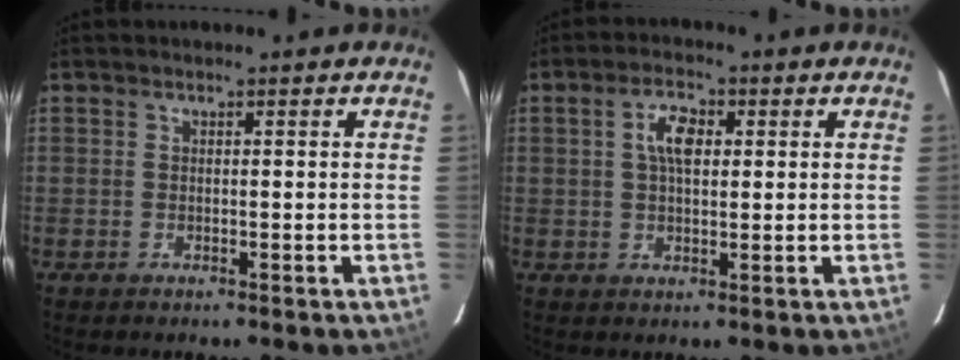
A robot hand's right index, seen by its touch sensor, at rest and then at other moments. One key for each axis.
{"total": 5.1, "fx": 1.2, "fy": 2.6, "fz": 4.2, "tx": -0.077, "ty": 0.013, "tz": 0.022}